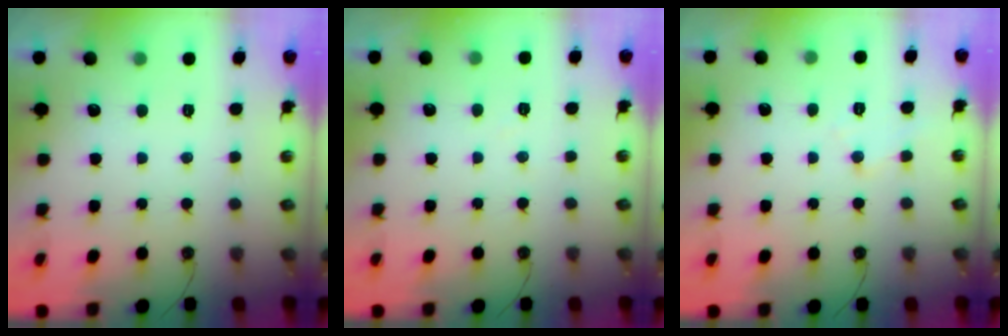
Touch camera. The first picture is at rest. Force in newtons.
{"total": 3.0, "press": 3.0, "slide": 0.5}
{"total": 6.1, "press": 6.0, "slide": 1.0}